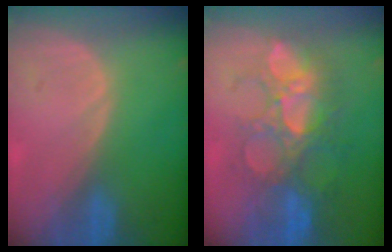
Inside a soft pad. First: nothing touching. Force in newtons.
{"total": 9.4, "press": 9.2, "slide": 2.1}